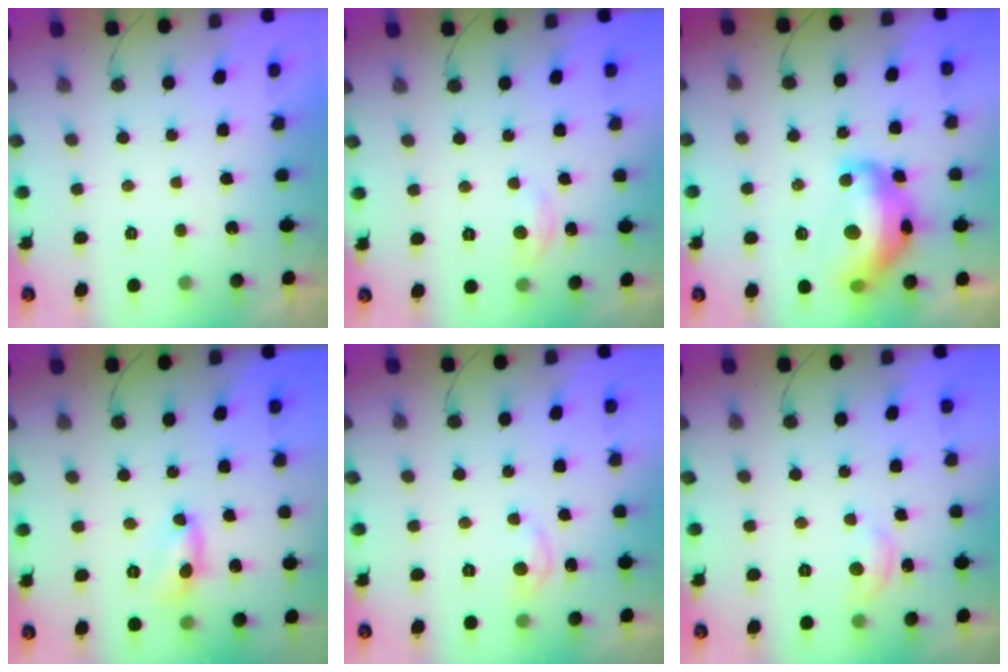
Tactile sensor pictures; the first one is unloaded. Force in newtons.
{"total": 2.7, "press": 2.7, "slide": 0.3}
{"total": 16.2, "press": 16.2, "slide": 1.0}
{"total": 5.2, "press": 5.2, "slide": 0.3}
{"total": 5.4, "press": 5.3, "slide": 0.8}
{"total": 5.4, "press": 5.4, "slide": 0.5}